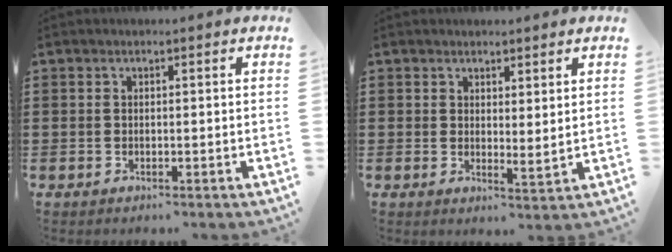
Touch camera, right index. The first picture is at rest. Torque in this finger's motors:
{"motor_torque": [0.35, 0.13, 0.10, 0.03]}